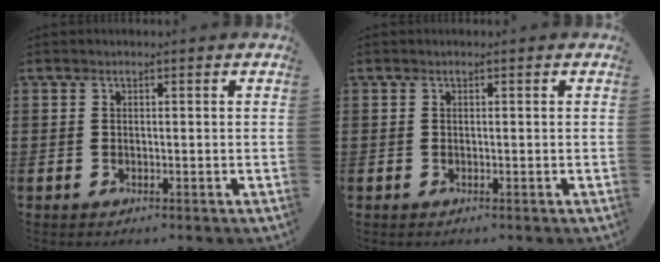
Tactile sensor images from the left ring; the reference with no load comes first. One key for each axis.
{"total": 0.0}